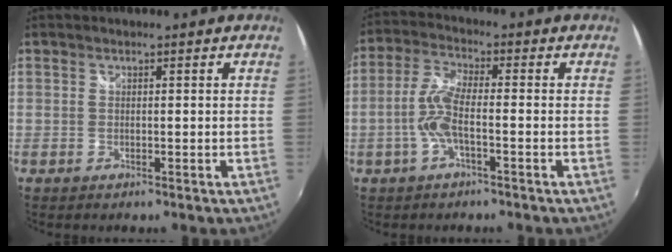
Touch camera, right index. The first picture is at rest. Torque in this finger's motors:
{"motor_torque": [1.08, -0.27, 0.59, 0.18]}